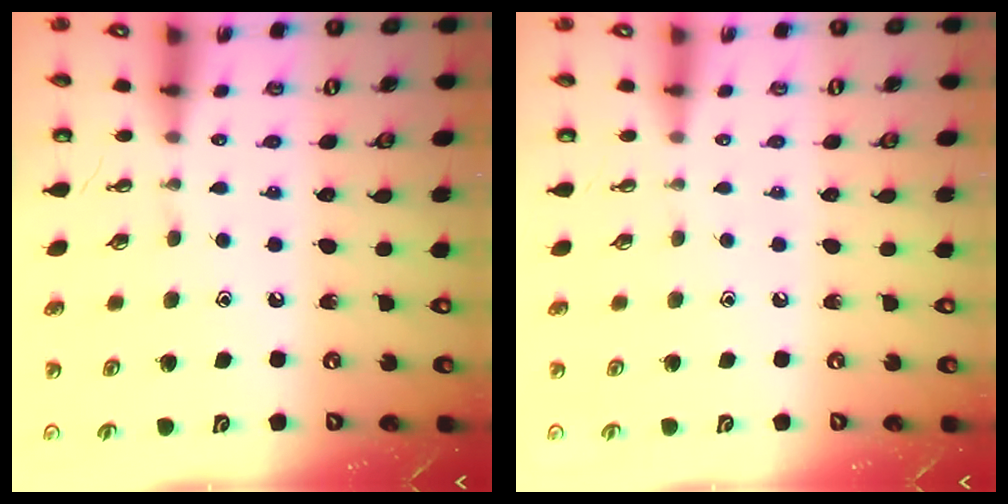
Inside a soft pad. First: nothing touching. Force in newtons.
{"total": 0.0}